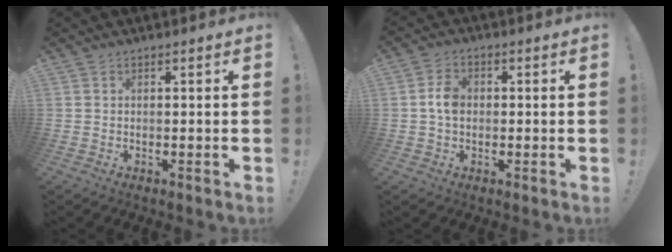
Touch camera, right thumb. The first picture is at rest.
{"total": 5.0, "force": [-0.2, 3.5, 3.7], "torque": [-0.062, 0.013, -0.002]}